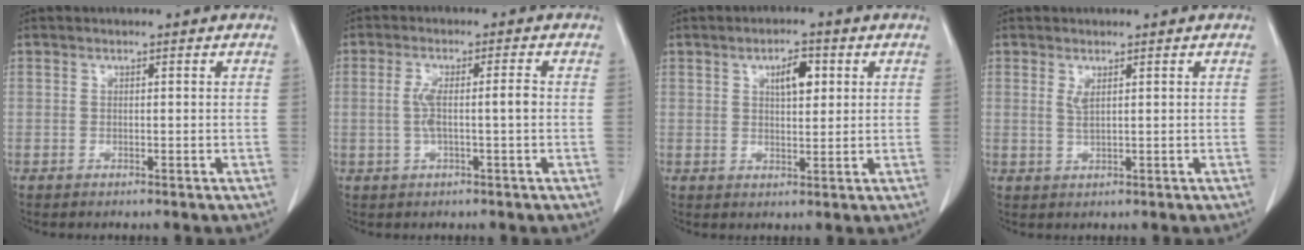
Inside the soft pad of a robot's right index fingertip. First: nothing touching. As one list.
[{"total": 4.7, "force": [-0.3, 0.4, 4.7], "torque": [-0.098, 0.011, -0.002]}, {"total": 4.5, "force": [1.7, 1.7, 3.9], "torque": [-0.062, 0.003, 0.027]}, {"total": 1.7, "force": [0.8, 0.2, 1.5], "torque": [-0.035, -0.006, 0.019]}]